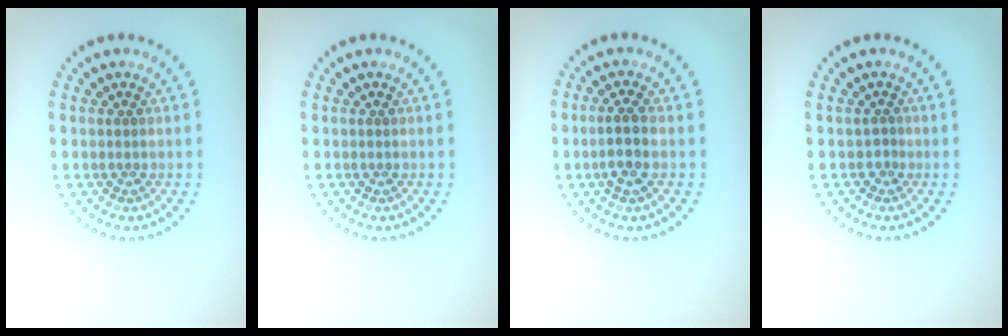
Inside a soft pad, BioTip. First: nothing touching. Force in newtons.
{"total": 0.0}
{"total": 2.3, "press": 2.1, "slide": 1.0}
{"total": 0.6, "press": 0.2, "slide": 0.6}